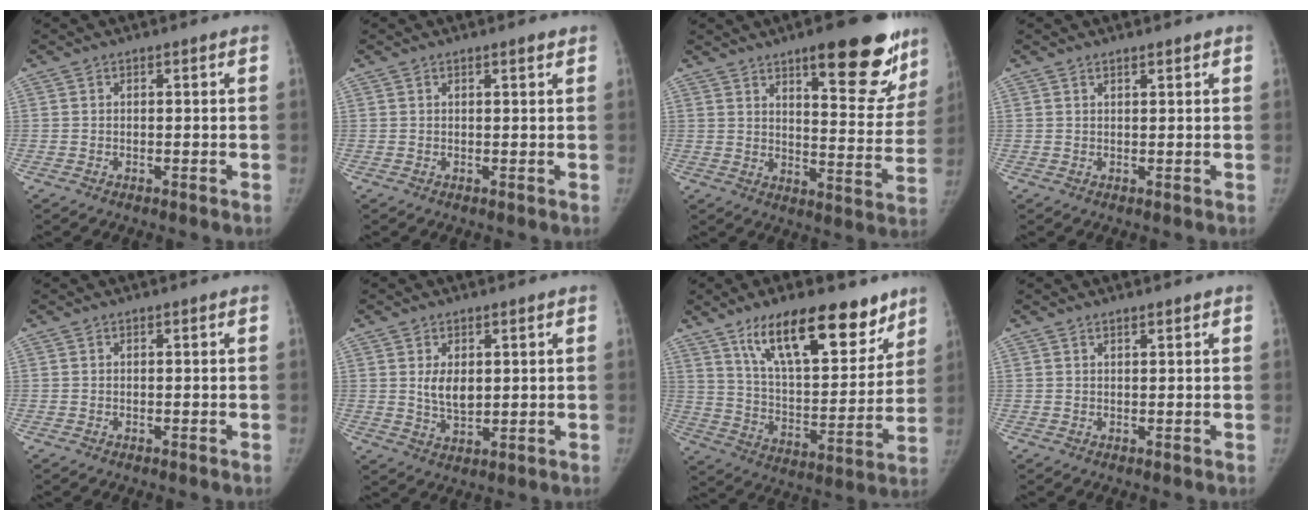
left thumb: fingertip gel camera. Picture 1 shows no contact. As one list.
[{"total": 1.0, "force": [0.7, 0.1, 0.7], "torque": [-0.009, -0.003, 0.011]}, {"total": 20.2, "force": [12.7, 6.3, 14.4], "torque": [-0.136, -0.072, 0.172]}, {"total": 1.1, "force": [0.9, 0.3, 0.6], "torque": [-0.008, -0.006, 0.015]}, {"total": 0.0}, {"total": 5.1, "force": [1.2, 3.0, 4.0], "torque": [-0.058, -0.014, 0.029]}, {"total": 22.2, "force": [14.3, 8.7, 14.5], "torque": [-0.177, -0.063, 0.240]}, {"total": 1.0, "force": [0.8, 0.2, 0.5], "torque": [-0.008, -0.005, 0.015]}]